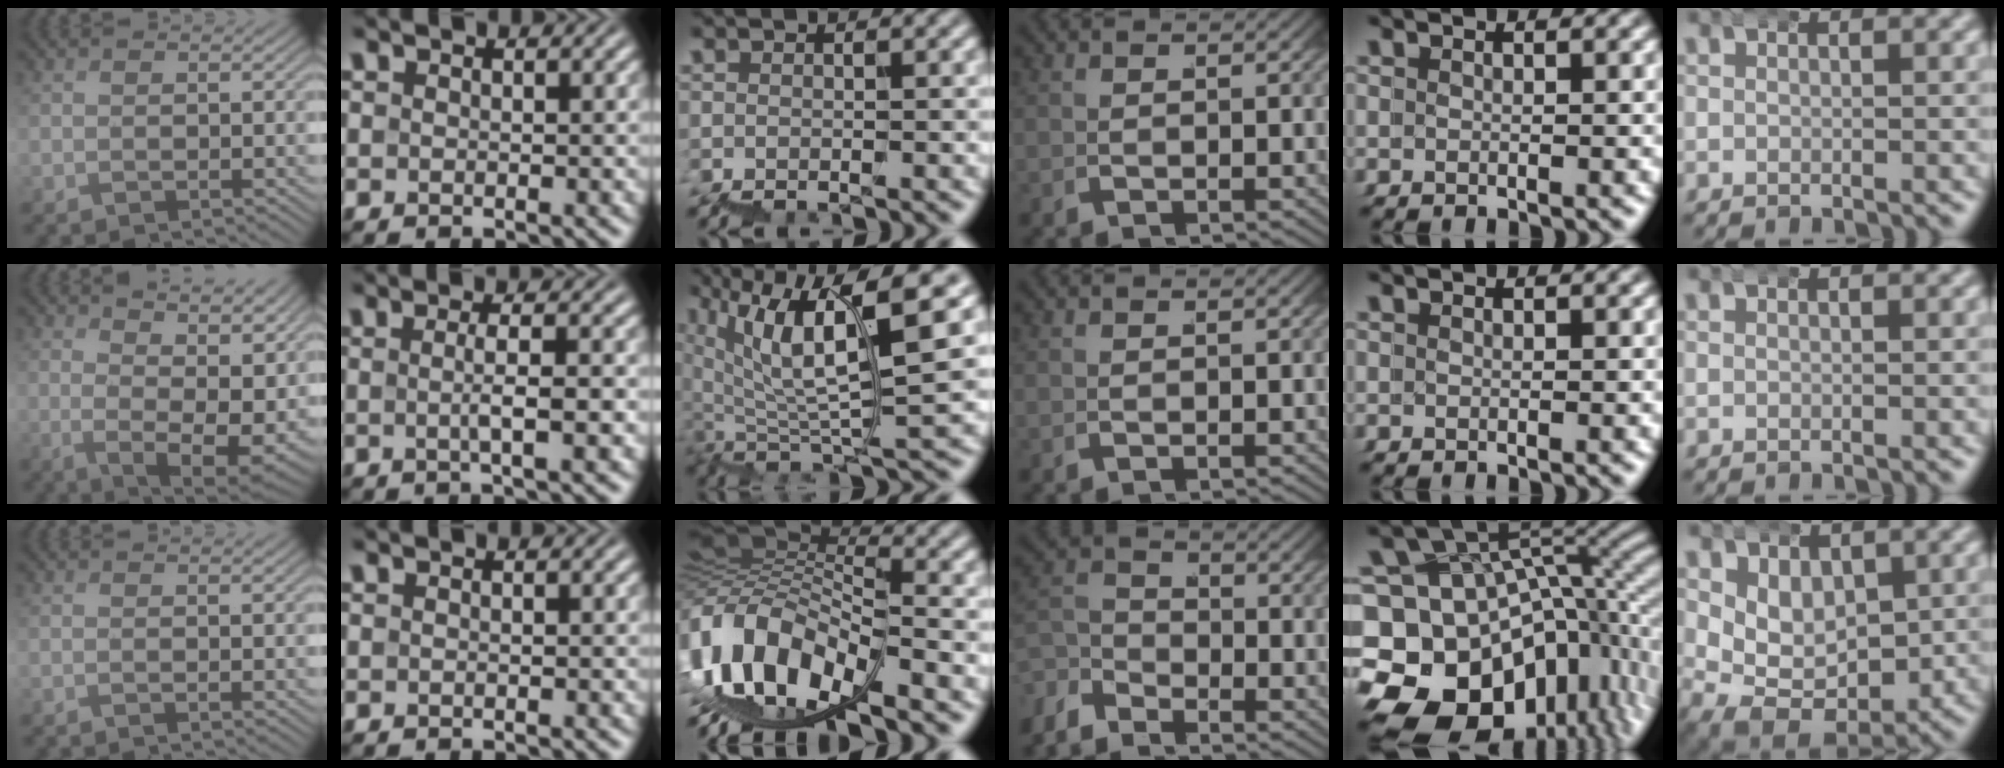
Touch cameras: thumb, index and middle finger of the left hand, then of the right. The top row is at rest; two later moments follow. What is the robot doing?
{"motion": "wrap", "object": "bubble wrap"}